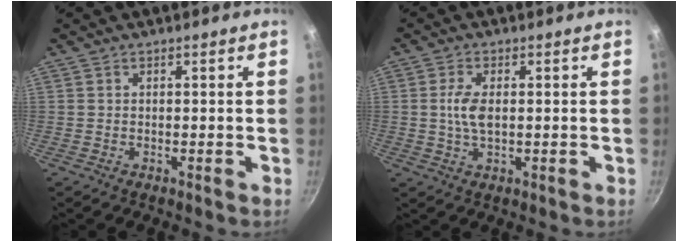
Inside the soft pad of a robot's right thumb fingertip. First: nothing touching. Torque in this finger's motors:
{"motor_torque": [0.87, 1.14, 0.77, -0.35, 0.04]}